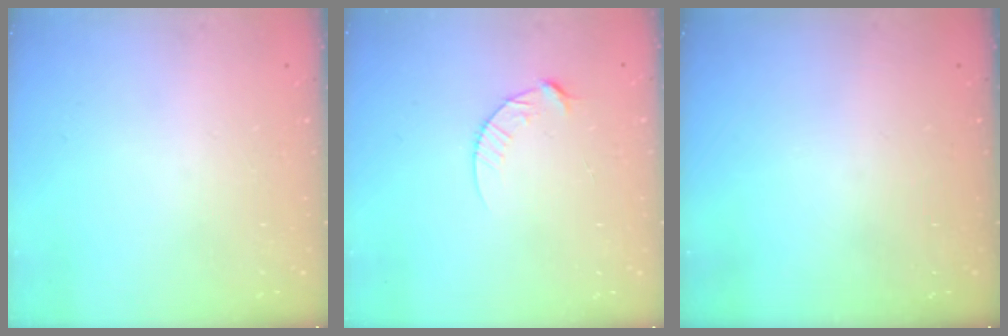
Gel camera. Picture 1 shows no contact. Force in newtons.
{"total": 6.6, "press": 6.6, "slide": 0.7}
{"total": 0.0}